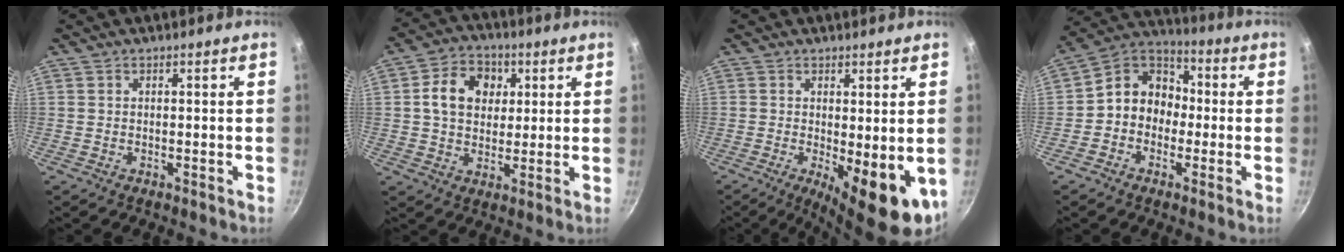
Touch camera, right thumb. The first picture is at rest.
{"total": 10.6, "force": [2.6, 8.4, 5.9], "torque": [-0.075, 0.007, 0.033]}
{"total": 10.8, "force": [-1.6, 3.8, 9.9], "torque": [-0.111, -0.008, -0.010]}
{"total": 10.3, "force": [-1.1, 8.7, 5.4], "torque": [-0.046, 0.041, -0.044]}